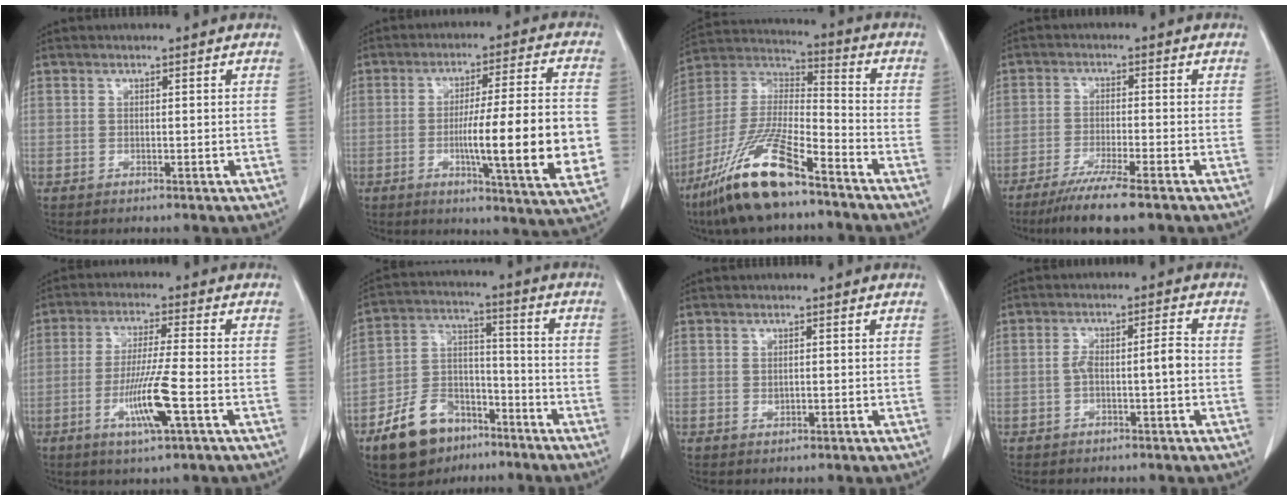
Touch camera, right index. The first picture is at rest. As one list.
[{"total": 17.6, "force": [-2.8, 0.3, 17.3], "torque": [-0.230, -0.007, -0.041]}, {"total": 17.2, "force": [-11.5, 2.9, 12.4], "torque": [-0.270, -0.024, -0.217]}, {"total": 8.1, "force": [-6.0, 0.0, 5.4], "torque": [-0.089, -0.020, -0.097]}, {"total": 9.0, "force": [-3.1, -0.4, 8.5], "torque": [-0.162, -0.015, -0.059]}, {"total": 12.5, "force": [-8.1, 7.4, 6.0], "torque": [-0.126, 0.011, -0.141]}, {"total": 0.9, "force": [0.0, 0.4, 0.7], "torque": [-0.013, -0.002, 0.002]}, {"total": 4.3, "force": [-0.9, 0.7, 4.2], "torque": [-0.075, 0.018, -0.011]}]